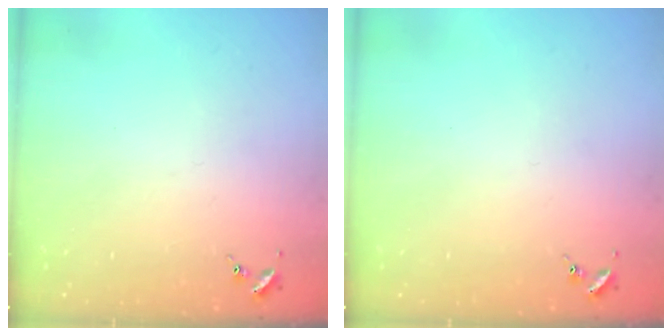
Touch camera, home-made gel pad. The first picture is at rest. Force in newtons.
{"total": 0.0}